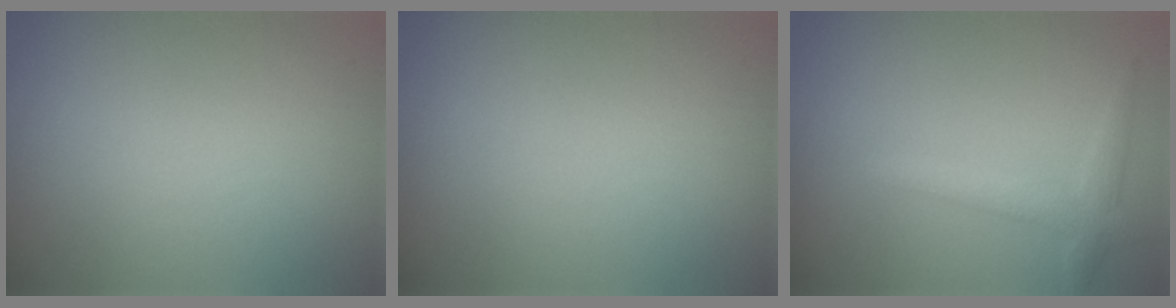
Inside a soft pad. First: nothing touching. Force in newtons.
{"total": 0.0}
{"total": 2.3, "press": 2.3, "slide": 0.2}